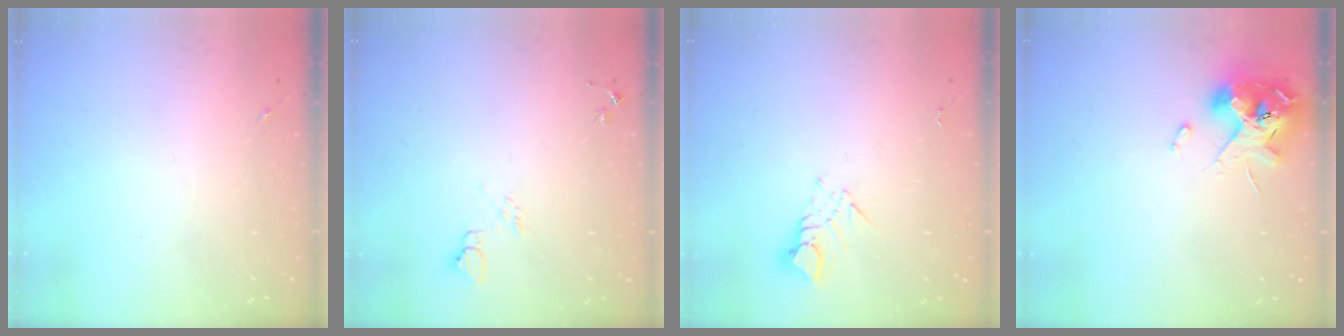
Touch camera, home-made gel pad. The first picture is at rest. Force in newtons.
{"total": 6.6, "press": 6.5, "slide": 0.8}
{"total": 3.8, "press": 3.8, "slide": 0.2}
{"total": 12.7, "press": 12.5, "slide": 2.0}